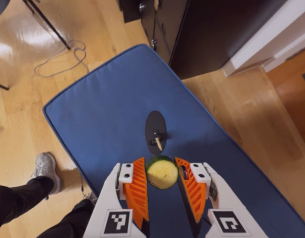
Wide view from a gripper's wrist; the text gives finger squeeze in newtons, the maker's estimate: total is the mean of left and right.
{"total": 7.7, "left": 7.8, "right": 7.6}